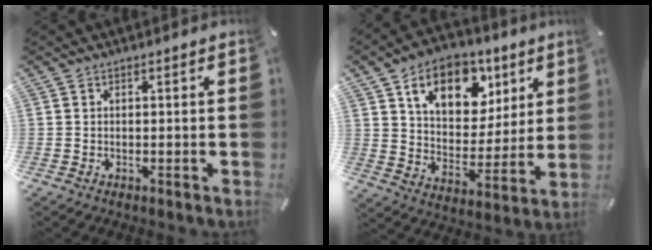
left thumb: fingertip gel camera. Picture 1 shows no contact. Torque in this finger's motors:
{"motor_torque": [2.69, 2.31, 1.43, -1.34, 0.17]}